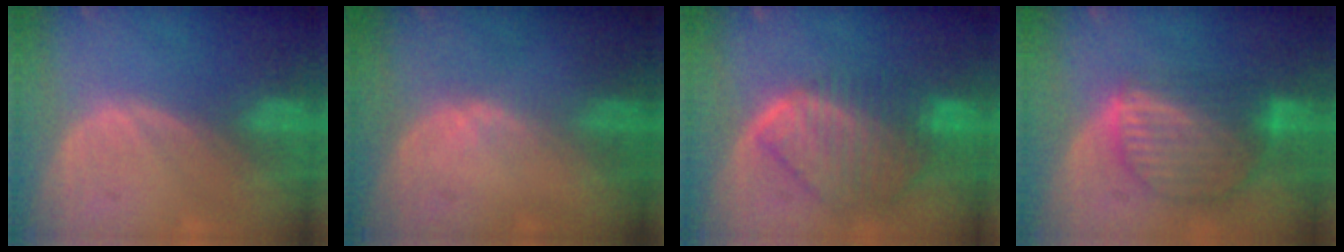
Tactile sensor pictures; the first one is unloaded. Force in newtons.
{"total": 1.2, "press": 0.9, "slide": 0.8}
{"total": 9.7, "press": 8.5, "slide": 4.7}
{"total": 9.0, "press": 7.8, "slide": 4.5}